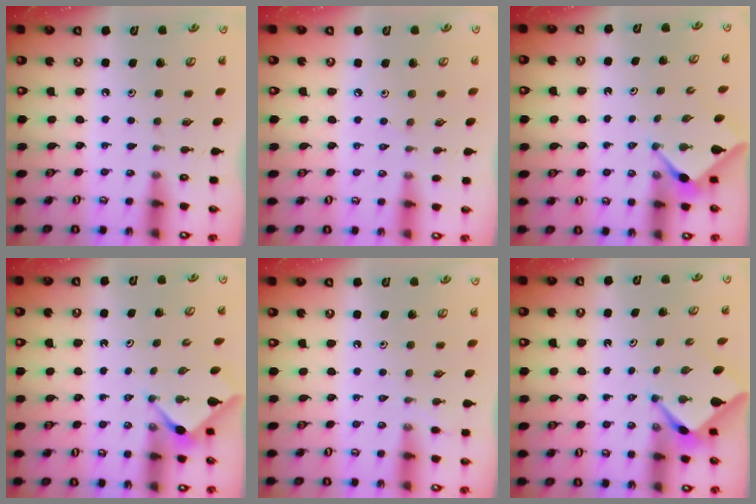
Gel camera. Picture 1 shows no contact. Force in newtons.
{"total": 2.1, "press": 2.0, "slide": 0.4}
{"total": 3.0, "press": 2.9, "slide": 0.4}
{"total": 2.9, "press": 2.9, "slide": 0.4}
{"total": 2.1, "press": 2.1, "slide": 0.4}
{"total": 2.4, "press": 2.4, "slide": 0.3}